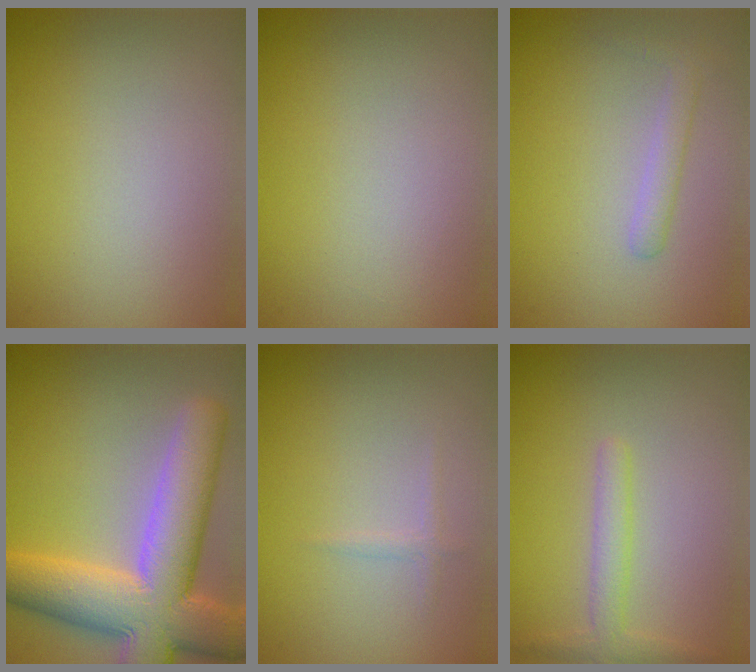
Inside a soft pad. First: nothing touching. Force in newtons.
{"total": 0.0}
{"total": 1.6, "press": 1.6, "slide": 0.1}
{"total": 11.8, "press": 11.7, "slide": 1.0}
{"total": 0.7, "press": 0.7, "slide": 0.1}
{"total": 2.0, "press": 2.0, "slide": 0.1}